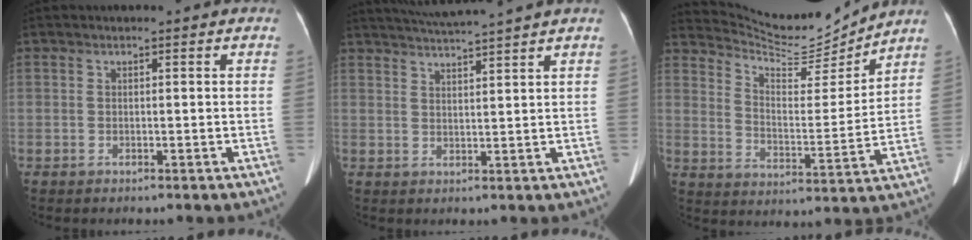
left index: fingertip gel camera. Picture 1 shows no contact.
{"total": 8.2, "force": [7.4, -1.7, 3.0], "torque": [-0.052, 0.014, 0.112]}
{"total": 13.2, "force": [13.0, 0.7, 1.9], "torque": [-0.044, -0.013, 0.208]}